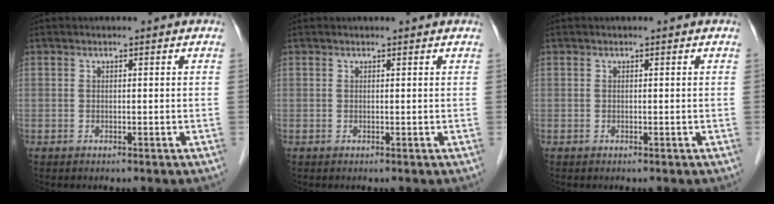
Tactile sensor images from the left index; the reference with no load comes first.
{"total": 0.9, "force": [0.9, 0.0, 0.2], "torque": [-0.010, 0.005, 0.010]}
{"total": 0.0}